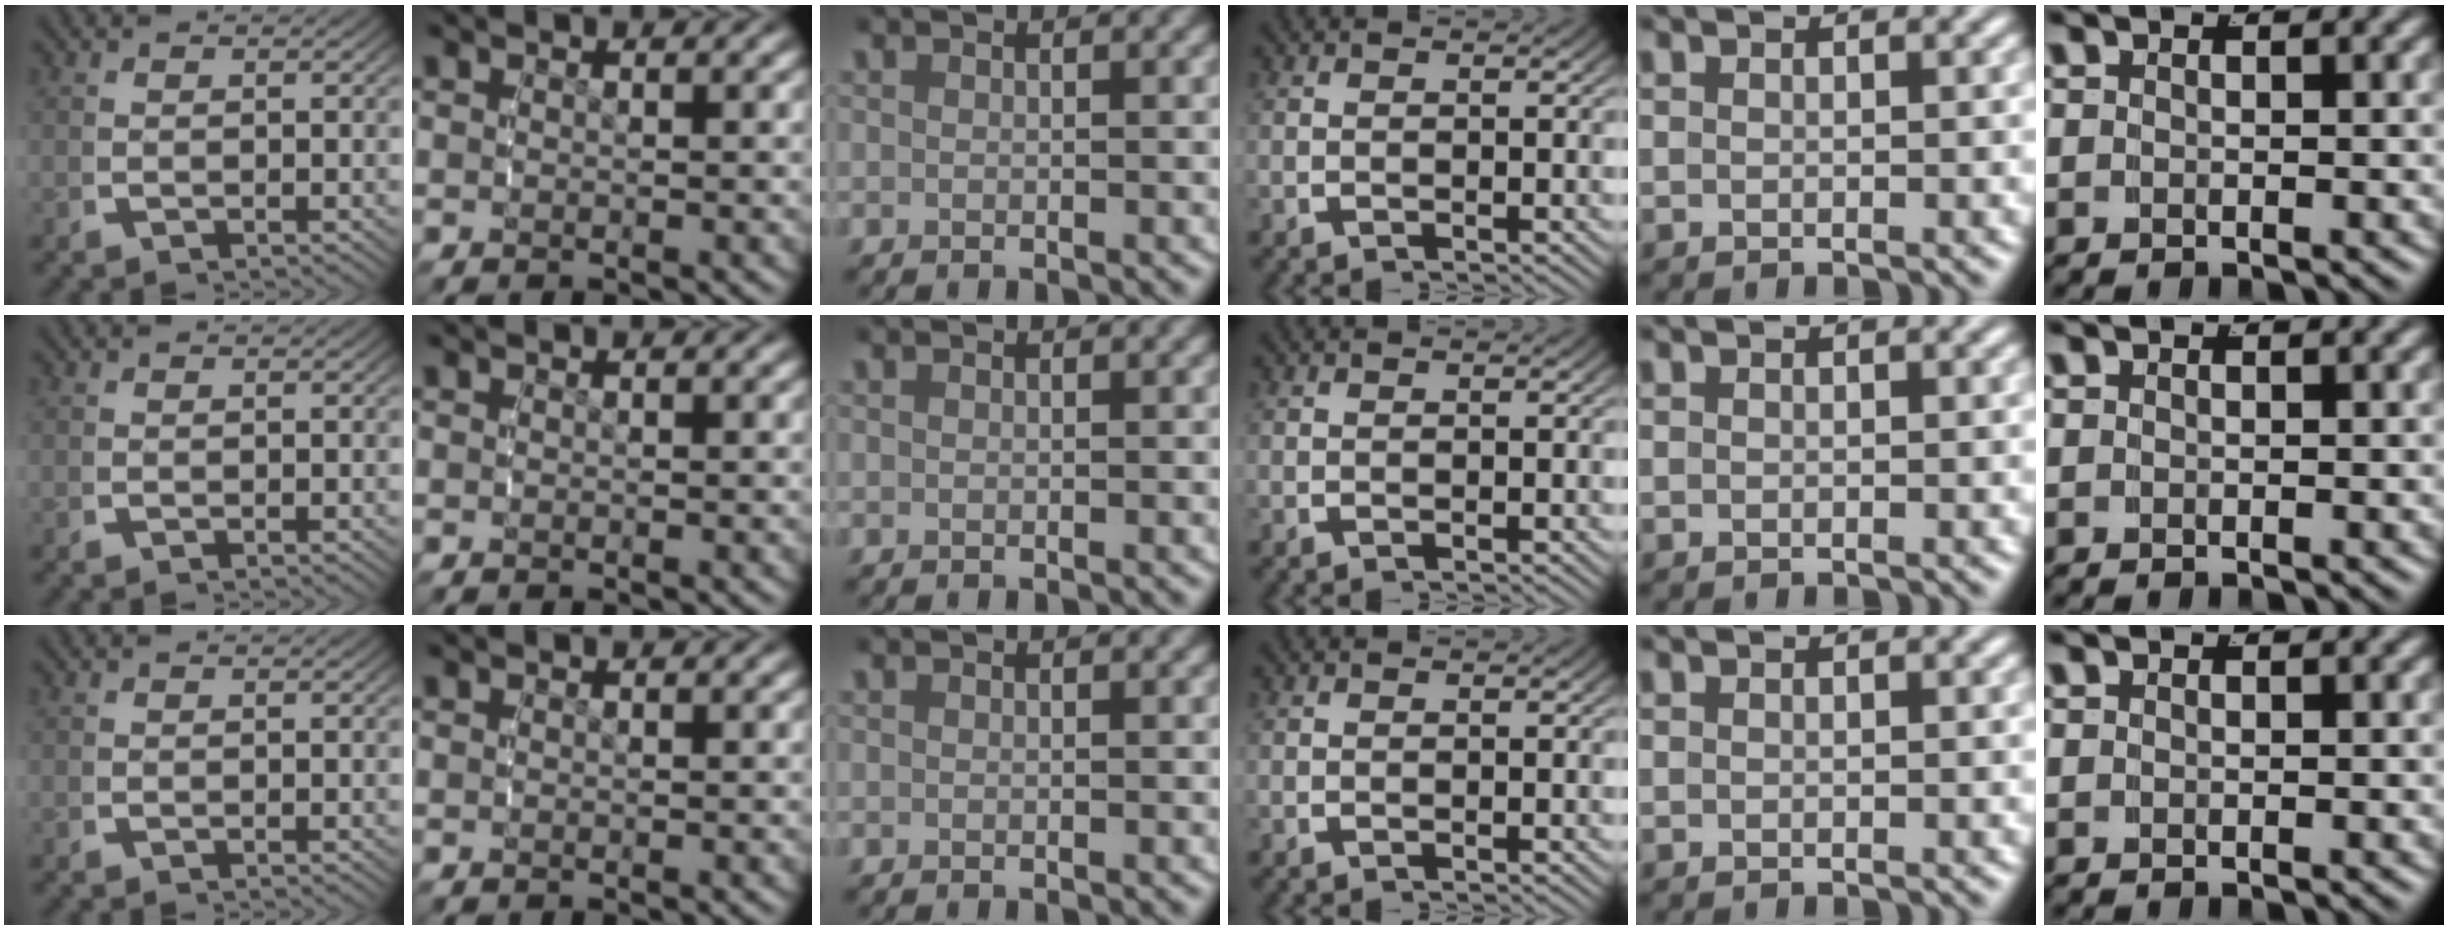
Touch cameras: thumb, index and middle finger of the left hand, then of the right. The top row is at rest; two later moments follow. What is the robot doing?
{"motion": "reach", "object": "plastic wrap"}